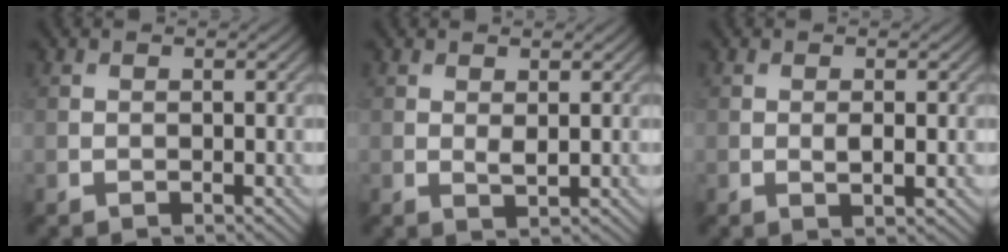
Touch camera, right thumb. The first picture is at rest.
{"total": 1.2, "force": [0.5, 0.4, 1.0], "torque": [-0.021, -0.006, 0.011]}
{"total": 1.6, "force": [0.0, 0.4, 1.5], "torque": [-0.028, -0.005, 0.000]}